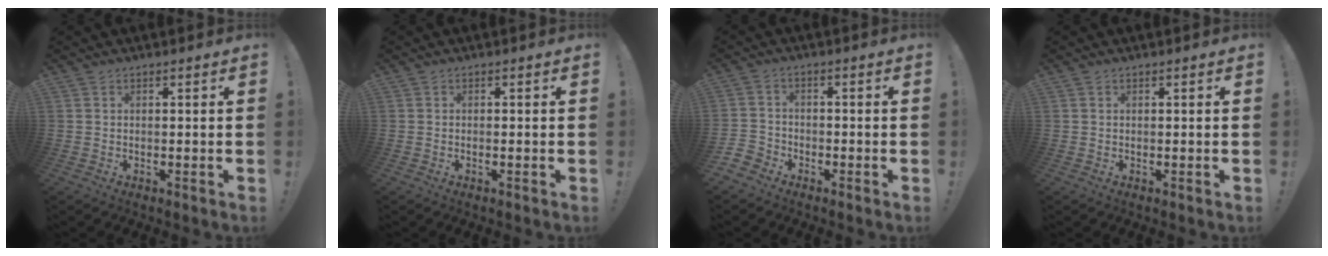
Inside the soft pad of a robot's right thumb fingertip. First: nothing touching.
{"total": 0.6, "force": [-0.3, 0.0, 0.5], "torque": [-0.011, 0.000, -0.005]}
{"total": 3.8, "force": [-2.7, 2.6, 0.7], "torque": [-0.019, 0.012, -0.055]}
{"total": 0.0}